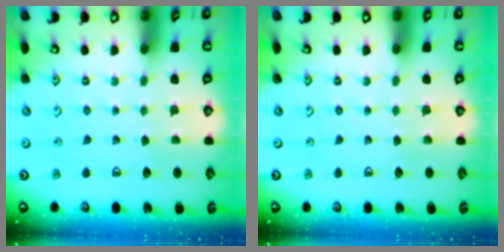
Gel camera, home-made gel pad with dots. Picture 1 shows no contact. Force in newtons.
{"total": 0.0}